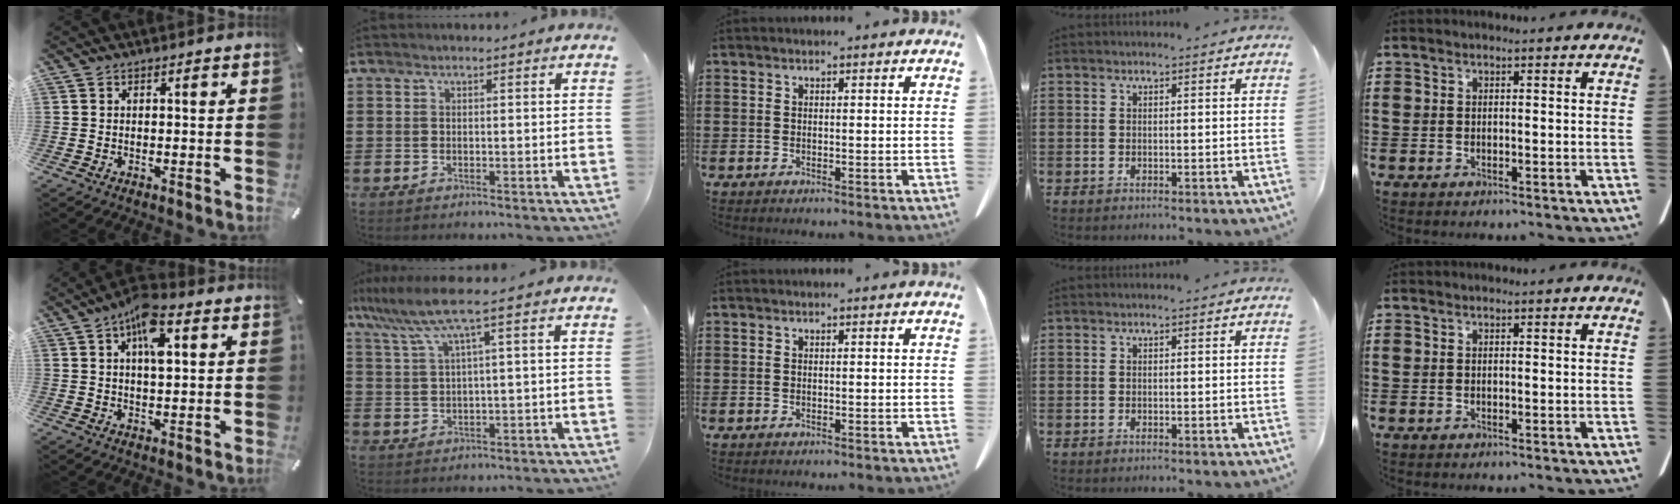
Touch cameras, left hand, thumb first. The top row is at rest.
{"thumb": {"total": 8.8, "force": [3.3, 3.8, 7.2], "torque": [-0.122, 0.001, 0.053]}, "index": {"total": 6.5, "force": [2.9, 0.1, 5.8], "torque": [-0.137, -0.016, 0.043]}}